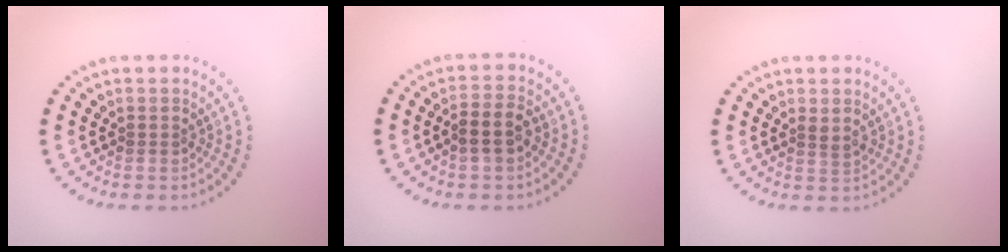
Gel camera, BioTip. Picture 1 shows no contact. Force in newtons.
{"total": 2.6, "press": 2.4, "slide": 1.0}
{"total": 1.1, "press": 0.9, "slide": 0.7}